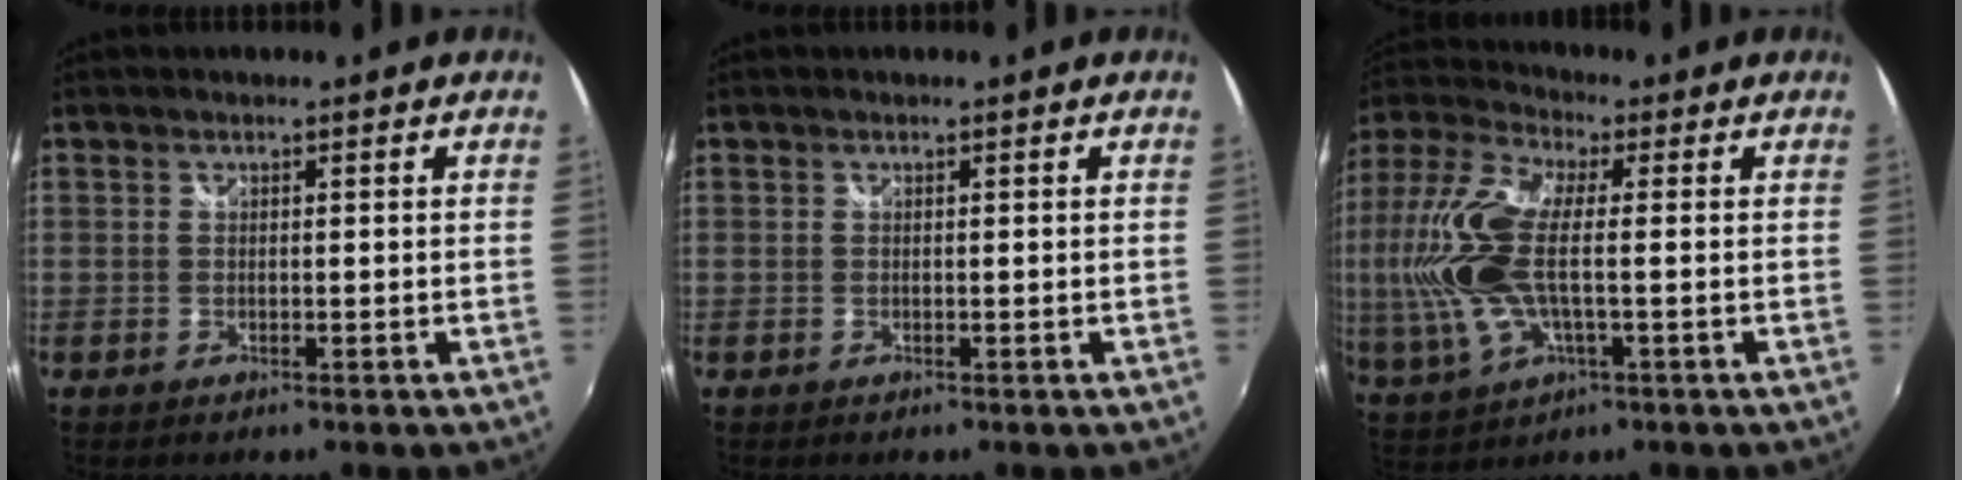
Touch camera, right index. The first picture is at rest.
{"total": 0.0}
{"total": 17.2, "force": [-0.4, 7.0, 15.8], "torque": [-0.330, -0.004, -0.009]}